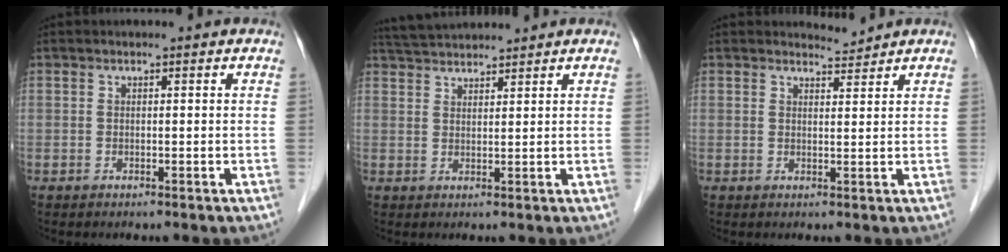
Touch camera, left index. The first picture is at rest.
{"total": 5.8, "force": [5.6, 0.2, 1.5], "torque": [-0.033, 0.037, 0.103]}
{"total": 1.9, "force": [1.8, -0.2, -0.5], "torque": [-0.002, -0.008, 0.032]}